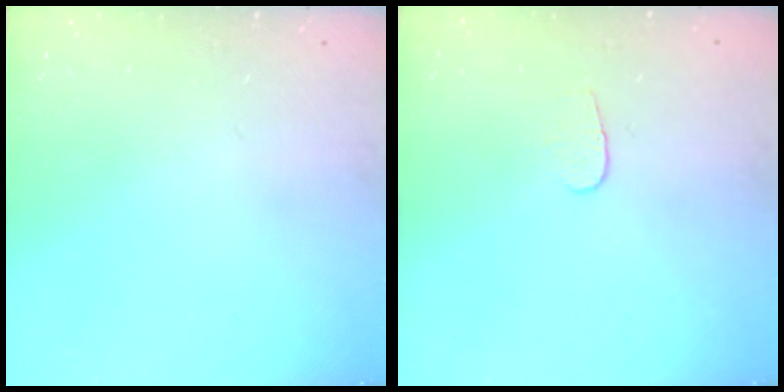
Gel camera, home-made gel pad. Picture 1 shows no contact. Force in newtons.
{"total": 3.8, "press": 3.8, "slide": 0.4}